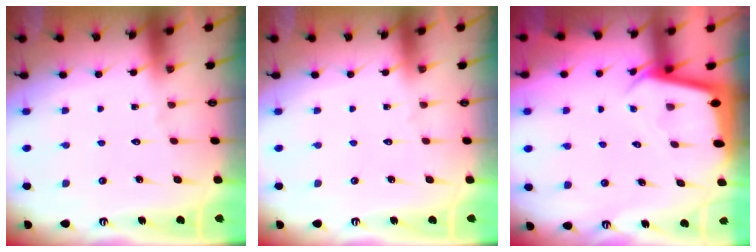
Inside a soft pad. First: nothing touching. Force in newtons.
{"total": 0.0}
{"total": 2.5, "press": 2.5, "slide": 0.1}